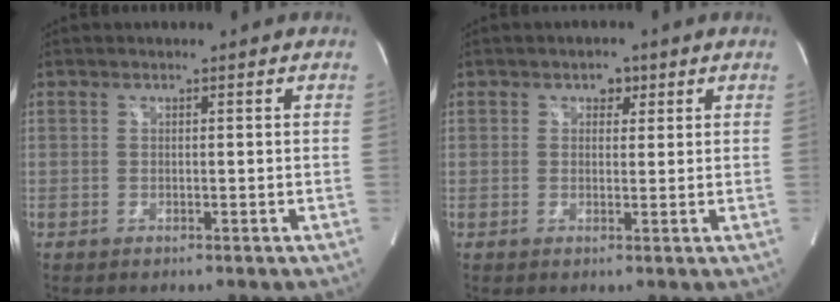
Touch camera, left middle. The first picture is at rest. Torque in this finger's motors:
{"motor_torque": [-0.09, -0.09, -0.02, 0.00]}